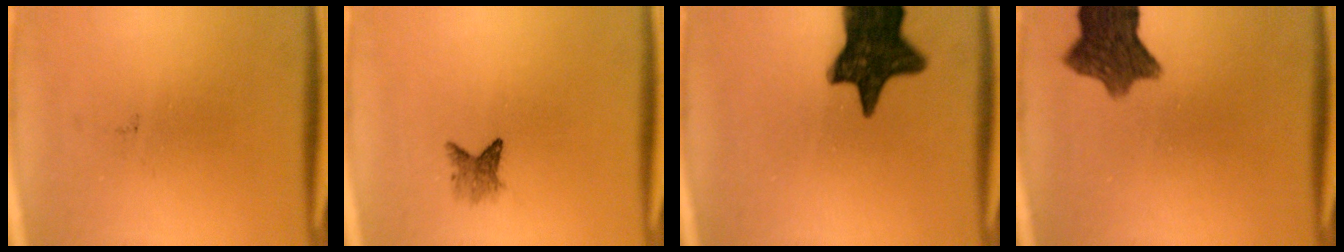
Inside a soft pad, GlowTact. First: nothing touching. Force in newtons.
{"total": 2.2}
{"total": 15.1}
{"total": 9.0}